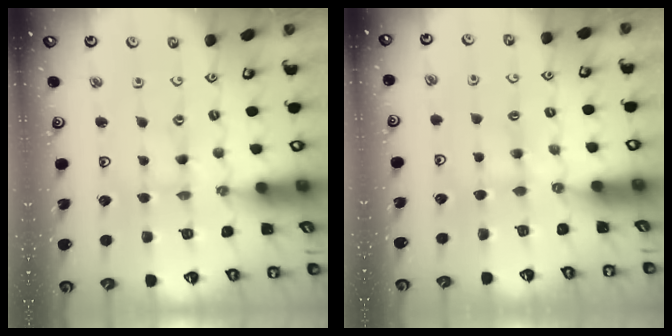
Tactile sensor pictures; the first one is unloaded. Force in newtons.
{"total": 2.8, "press": 2.8, "slide": 0.4}